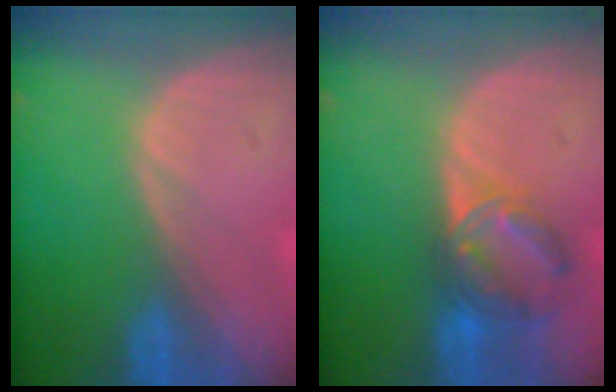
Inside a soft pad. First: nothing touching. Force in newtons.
{"total": 7.1, "press": 6.1, "slide": 3.6}